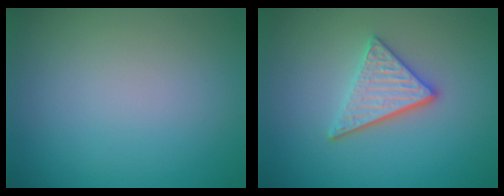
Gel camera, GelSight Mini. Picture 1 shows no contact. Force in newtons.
{"total": 3.5, "press": 3.0, "slide": 1.9}